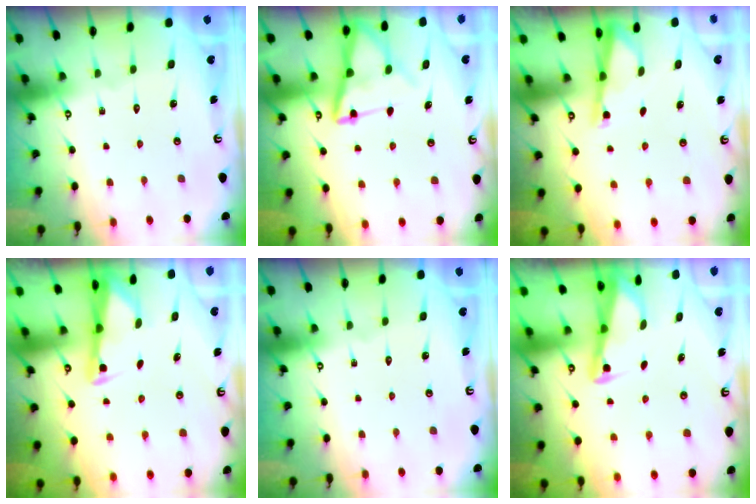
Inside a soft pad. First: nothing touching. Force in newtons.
{"total": 11.0, "press": 10.9, "slide": 1.2}
{"total": 3.1, "press": 3.0, "slide": 0.4}
{"total": 2.6, "press": 2.6, "slide": 0.3}
{"total": 0.0}
{"total": 2.9, "press": 2.9, "slide": 0.3}